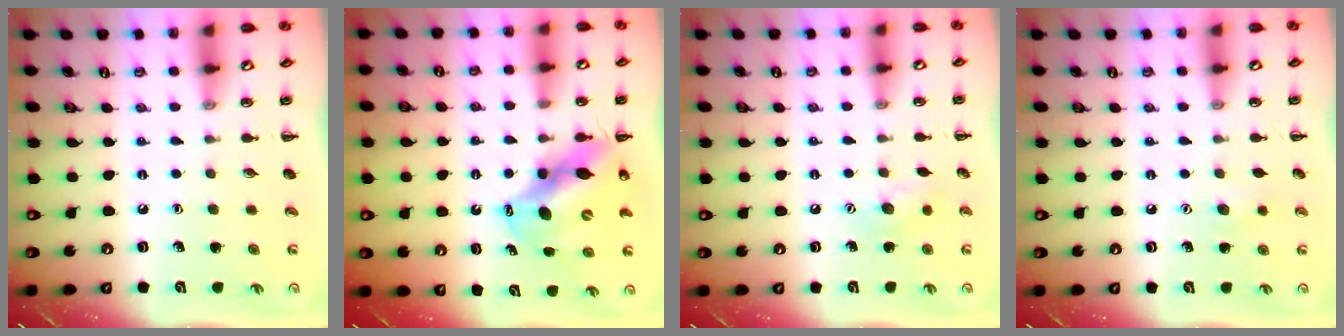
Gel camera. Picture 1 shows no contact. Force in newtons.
{"total": 12.8, "press": 12.4, "slide": 3.2}
{"total": 7.7, "press": 7.7, "slide": 1.1}
{"total": 5.4, "press": 5.3, "slide": 1.0}